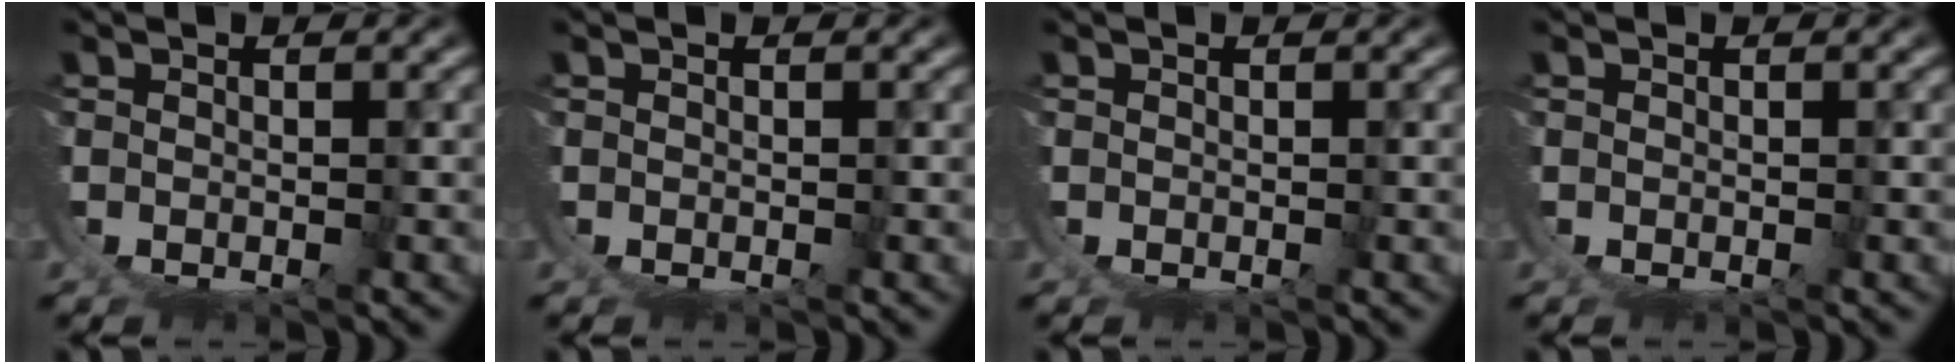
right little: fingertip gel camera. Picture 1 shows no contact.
{"total": 0.0}
{"total": 0.0}
{"total": 0.0}